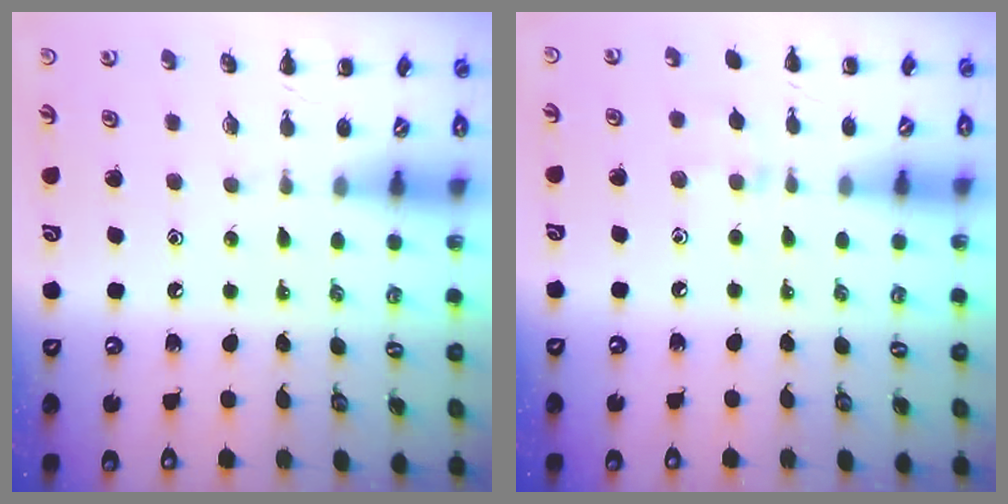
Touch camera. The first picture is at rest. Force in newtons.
{"total": 4.9, "press": 4.6, "slide": 1.7}